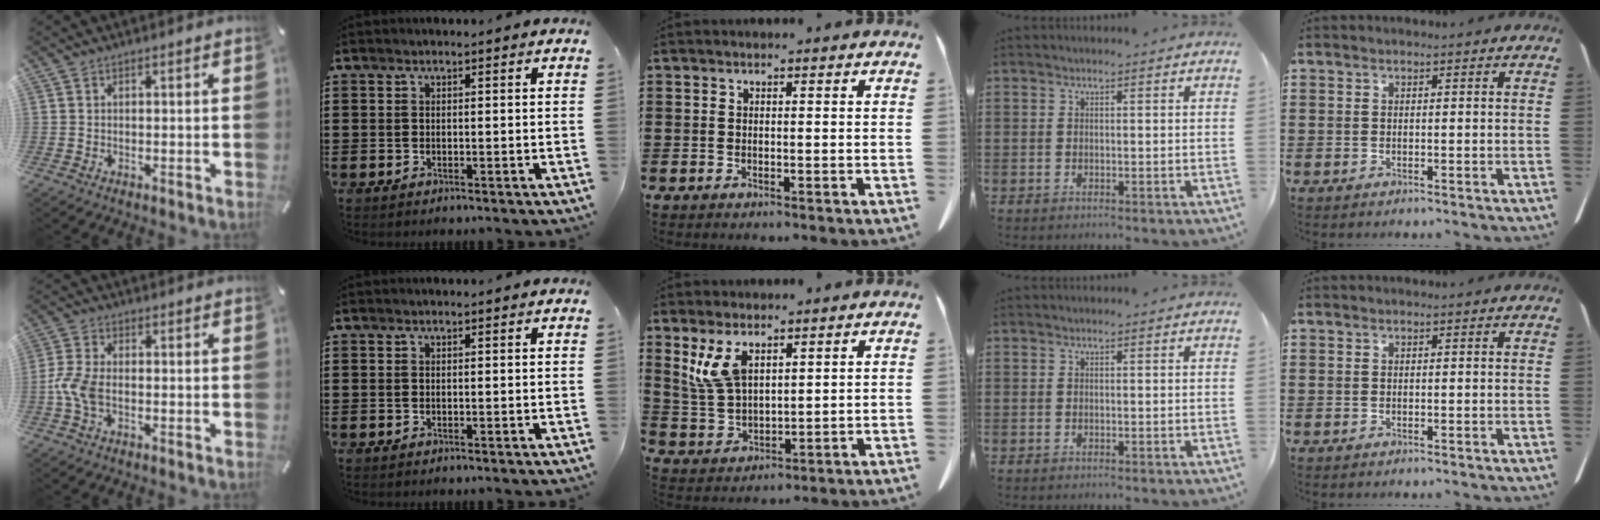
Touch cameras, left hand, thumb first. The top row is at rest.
{"thumb": {"total": 6.5, "force": [-1.7, 3.3, 5.3], "torque": [-0.120, -0.001, -0.033]}, "middle": {"total": 6.8, "force": [3.9, 3.1, 4.7], "torque": [-0.119, -0.009, 0.067]}}